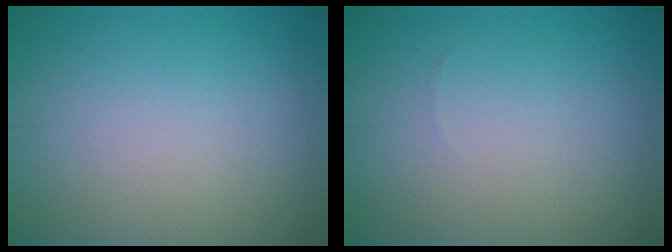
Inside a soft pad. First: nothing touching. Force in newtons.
{"total": 0.0}